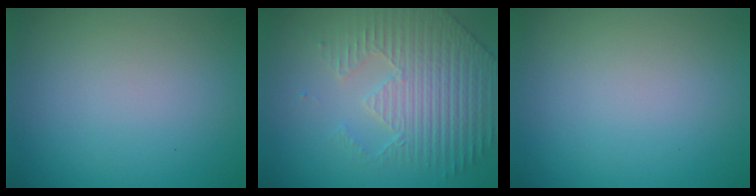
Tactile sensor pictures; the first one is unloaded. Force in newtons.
{"total": 4.3, "press": 4.2, "slide": 1.1}
{"total": 0.0}